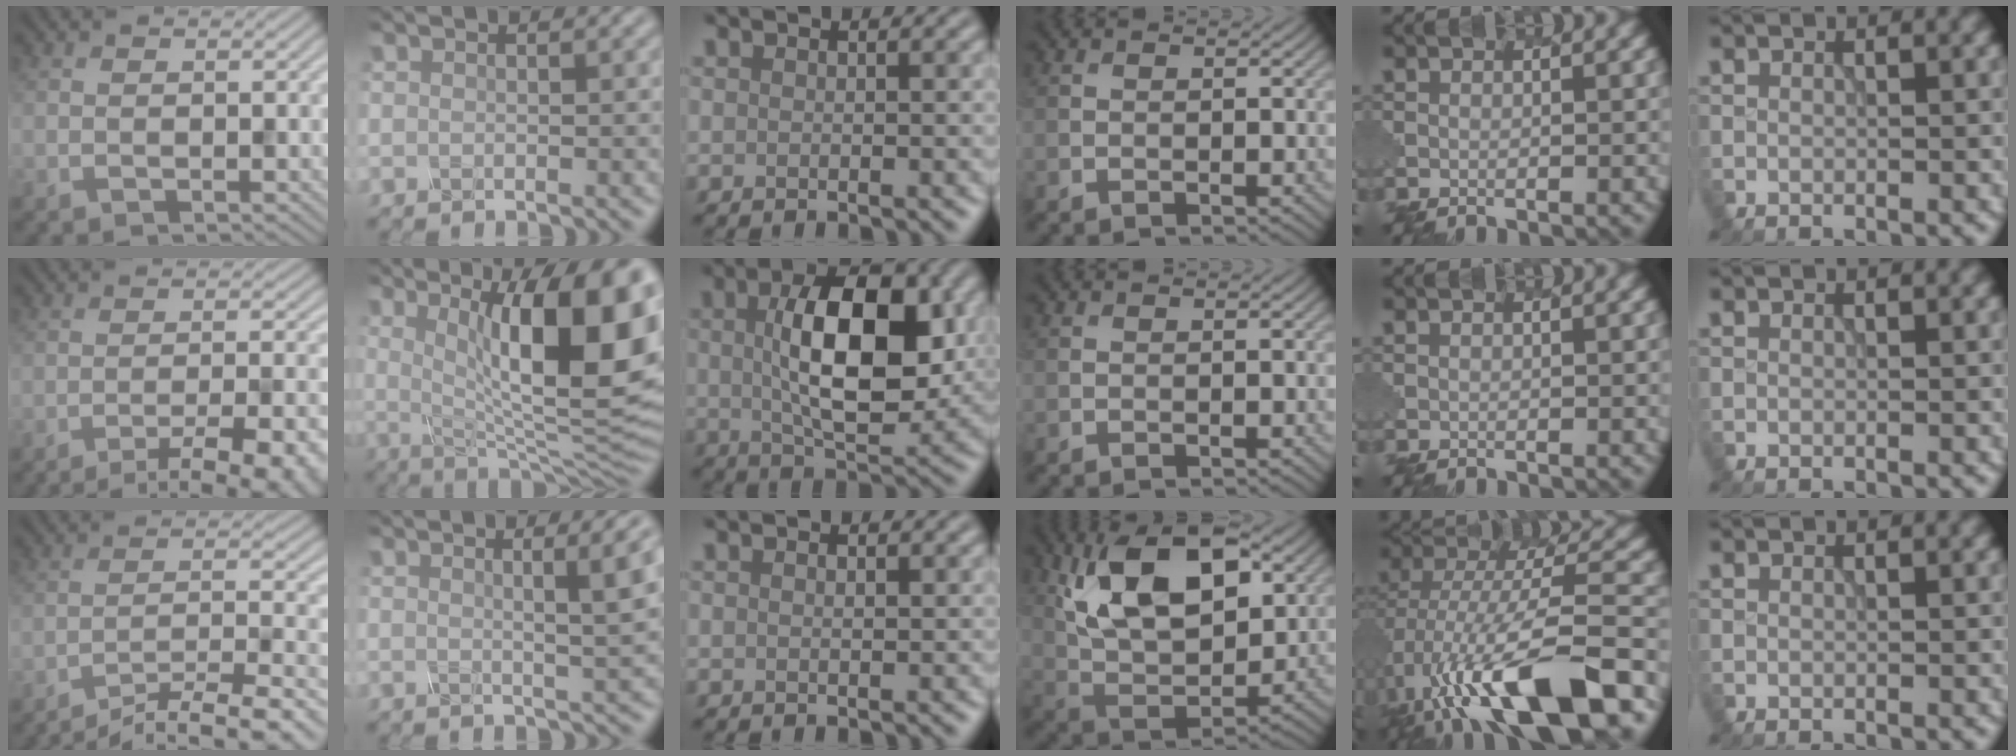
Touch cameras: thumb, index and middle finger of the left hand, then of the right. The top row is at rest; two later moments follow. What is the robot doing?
{"motion": "unscrew", "object": "spray bottle"}